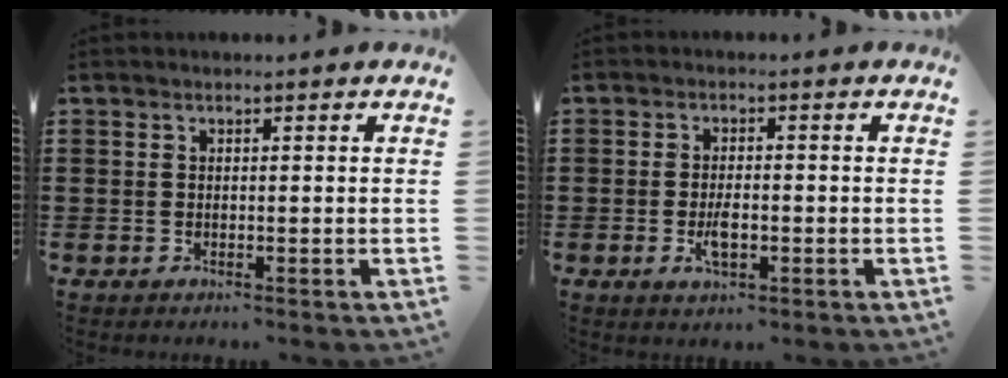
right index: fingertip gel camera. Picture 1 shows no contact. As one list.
[{"total": 3.4, "force": [-1.0, 1.3, 2.9], "torque": [-0.059, 0.001, -0.019]}]